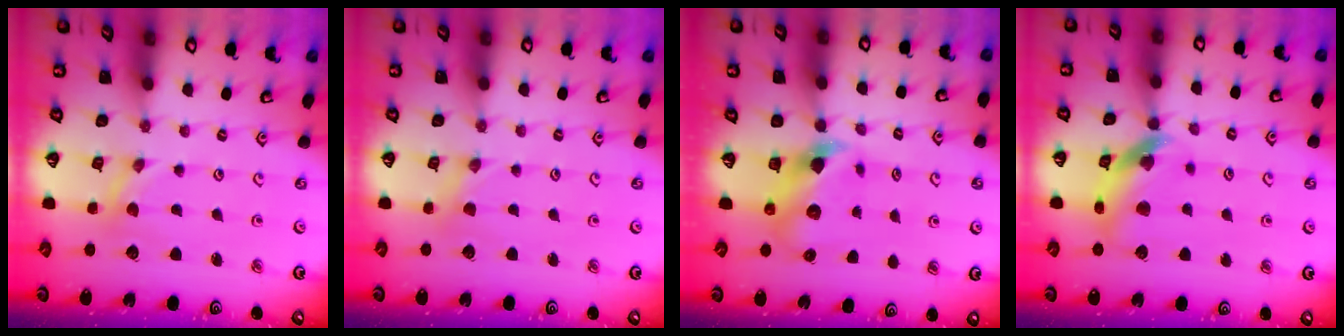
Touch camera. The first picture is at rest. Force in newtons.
{"total": 0.7, "press": 0.7, "slide": 0.1}
{"total": 7.7, "press": 7.6, "slide": 0.6}
{"total": 13.8, "press": 13.7, "slide": 1.7}